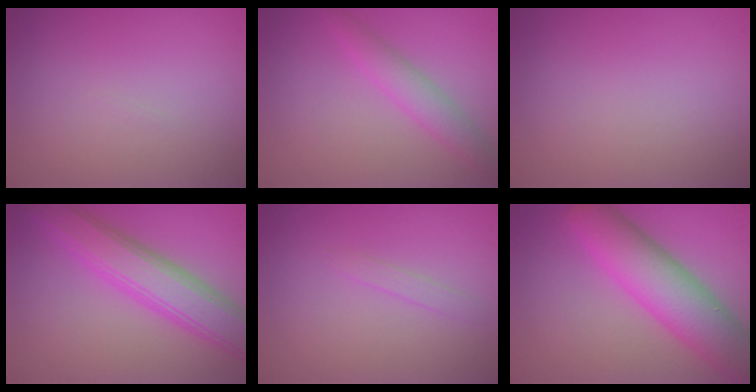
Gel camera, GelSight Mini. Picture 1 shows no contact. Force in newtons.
{"total": 2.6, "press": 2.6, "slide": 0.0}
{"total": 0.0}
{"total": 6.3, "press": 6.3, "slide": 0.4}
{"total": 0.8, "press": 0.8, "slide": 0.1}
{"total": 8.1, "press": 8.1, "slide": 0.5}